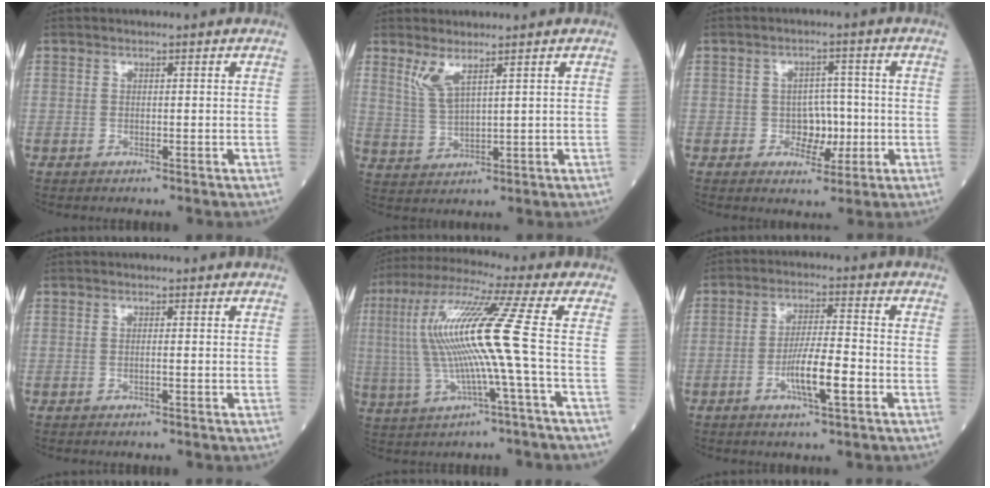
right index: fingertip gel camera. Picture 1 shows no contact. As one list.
[{"total": 4.0, "force": [2.7, 0.5, 3.0], "torque": [-0.074, -0.006, 0.065]}, {"total": 4.2, "force": [-0.9, 2.9, 2.8], "torque": [-0.038, 0.007, -0.008]}, {"total": 0.5, "force": [-0.1, -0.1, 0.5], "torque": [-0.011, 0.002, -0.001]}, {"total": 14.3, "force": [0.2, -1.4, 14.2], "torque": [-0.292, 0.015, 0.000]}, {"total": 7.3, "force": [-2.6, 0.7, 6.8], "torque": [-0.128, 0.000, -0.045]}]